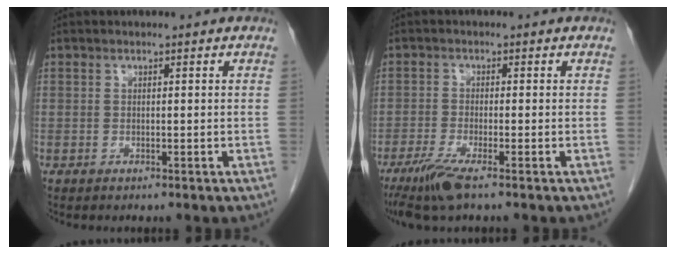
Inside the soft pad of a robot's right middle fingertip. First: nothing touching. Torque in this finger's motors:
{"motor_torque": [1.05, -0.65, 0.08, 0.04]}